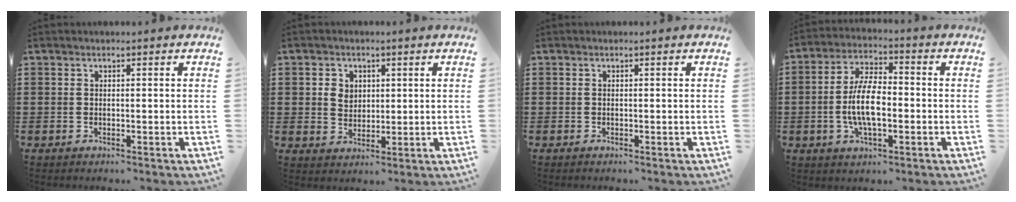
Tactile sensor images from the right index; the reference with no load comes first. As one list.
[{"total": 3.1, "force": [0.9, 2.7, 1.1], "torque": [-0.031, 0.011, 0.015]}, {"total": 0.0}, {"total": 8.9, "force": [-1.3, 3.7, 8.0], "torque": [-0.173, 0.000, -0.031]}]